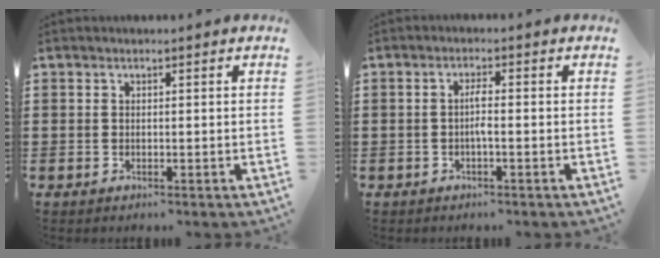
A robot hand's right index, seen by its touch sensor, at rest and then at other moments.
{"total": 2.3, "force": [-0.6, 0.2, 2.2], "torque": [-0.048, -0.002, -0.015]}